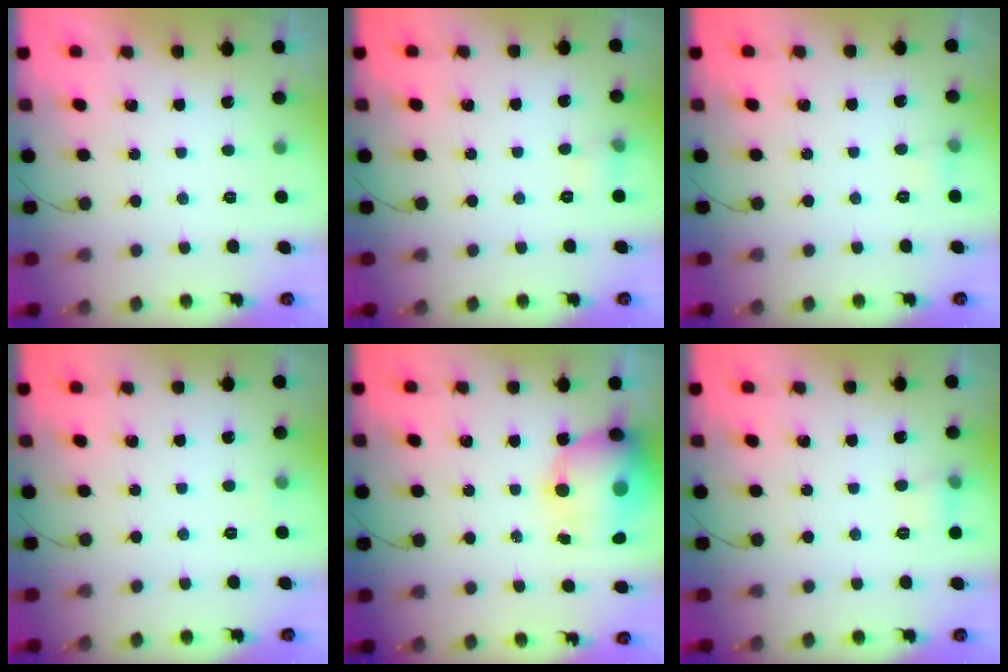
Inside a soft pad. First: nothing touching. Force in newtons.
{"total": 4.8, "press": 4.6, "slide": 1.4}
{"total": 3.9, "press": 3.7, "slide": 1.1}
{"total": 3.4, "press": 2.5, "slide": 2.3}
{"total": 16.6, "press": 16.1, "slide": 4.0}
{"total": 7.2, "press": 4.4, "slide": 5.7}